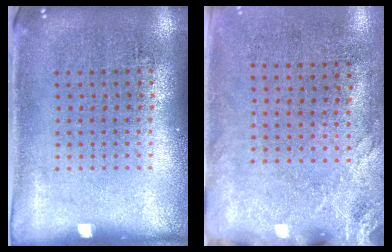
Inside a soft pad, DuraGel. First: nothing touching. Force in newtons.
{"total": 2.6, "press": 2.0, "slide": 1.6}